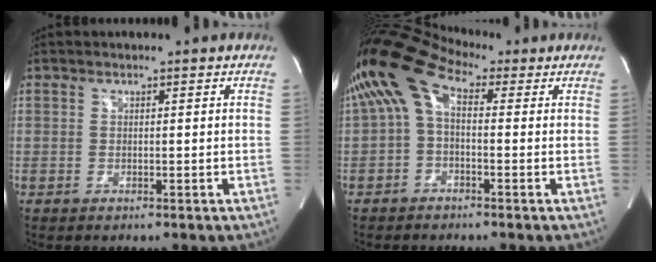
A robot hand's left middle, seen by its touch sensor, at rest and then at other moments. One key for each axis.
{"total": 9.7, "fx": 2.6, "fy": 4.6, "fz": 8.1, "tx": -0.166, "ty": 0.058, "tz": 0.037}